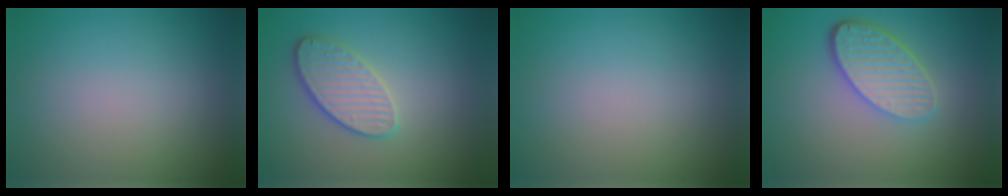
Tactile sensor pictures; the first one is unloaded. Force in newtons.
{"total": 3.5, "press": 3.4, "slide": 1.1}
{"total": 0.0}
{"total": 5.3, "press": 3.9, "slide": 3.6}